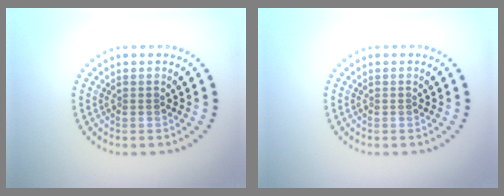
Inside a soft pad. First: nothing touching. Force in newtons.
{"total": 0.0}